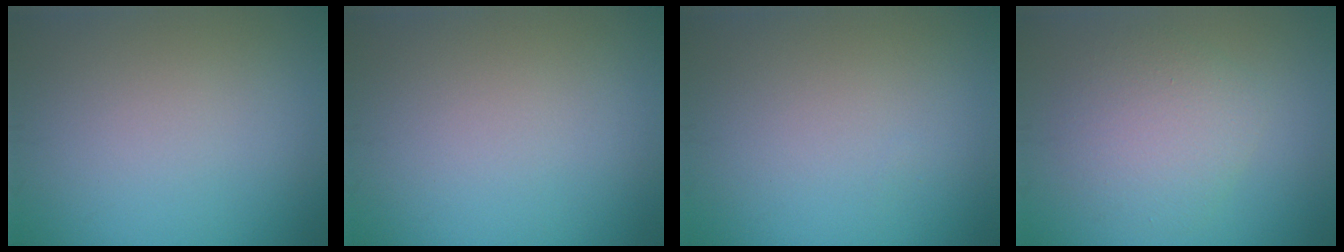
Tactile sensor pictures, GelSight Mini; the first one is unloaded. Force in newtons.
{"total": 0.0}
{"total": 0.0}
{"total": 3.8, "press": 3.8, "slide": 0.2}